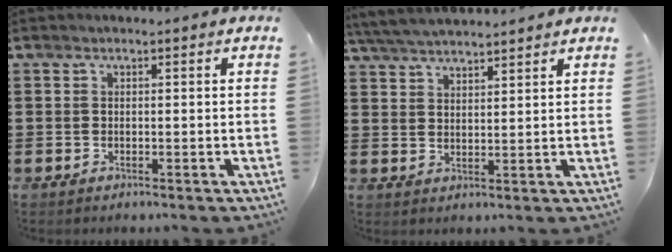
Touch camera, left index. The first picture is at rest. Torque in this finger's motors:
{"motor_torque": [0.25, 0.18, 0.41, 0.13]}